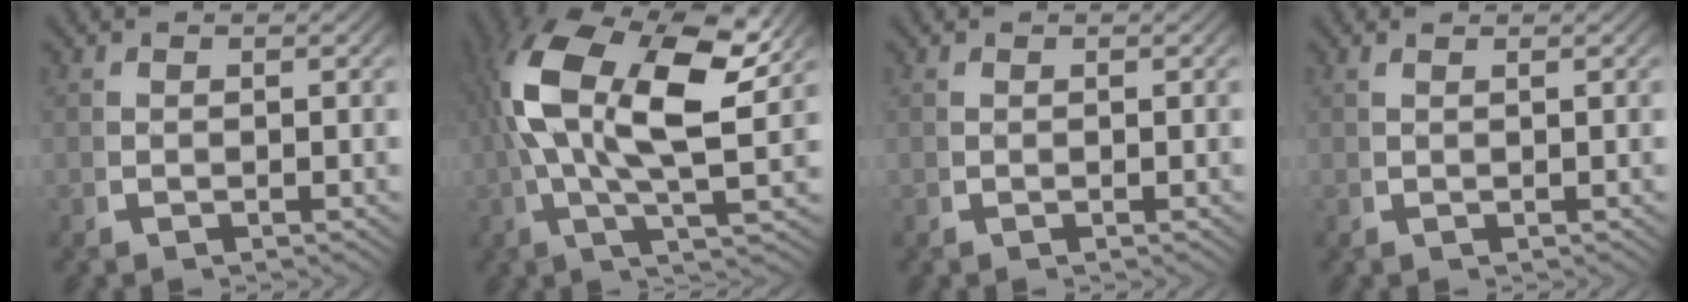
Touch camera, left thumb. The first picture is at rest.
{"total": 14.5, "force": [3.0, 6.8, 12.4], "torque": [-0.246, -0.010, 0.044]}
{"total": 0.0}
{"total": 0.7, "force": [0.4, -0.4, 0.3], "torque": [-0.008, 0.002, 0.012]}